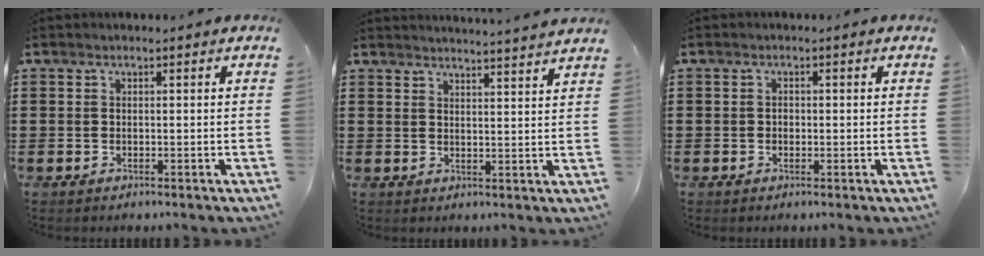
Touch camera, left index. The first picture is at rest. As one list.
[{"total": 3.1, "force": [3.0, -0.9, 0.1], "torque": [-0.003, -0.024, 0.051]}, {"total": 0.8, "force": [-0.1, 0.6, 0.6], "torque": [-0.012, 0.004, -0.004]}]